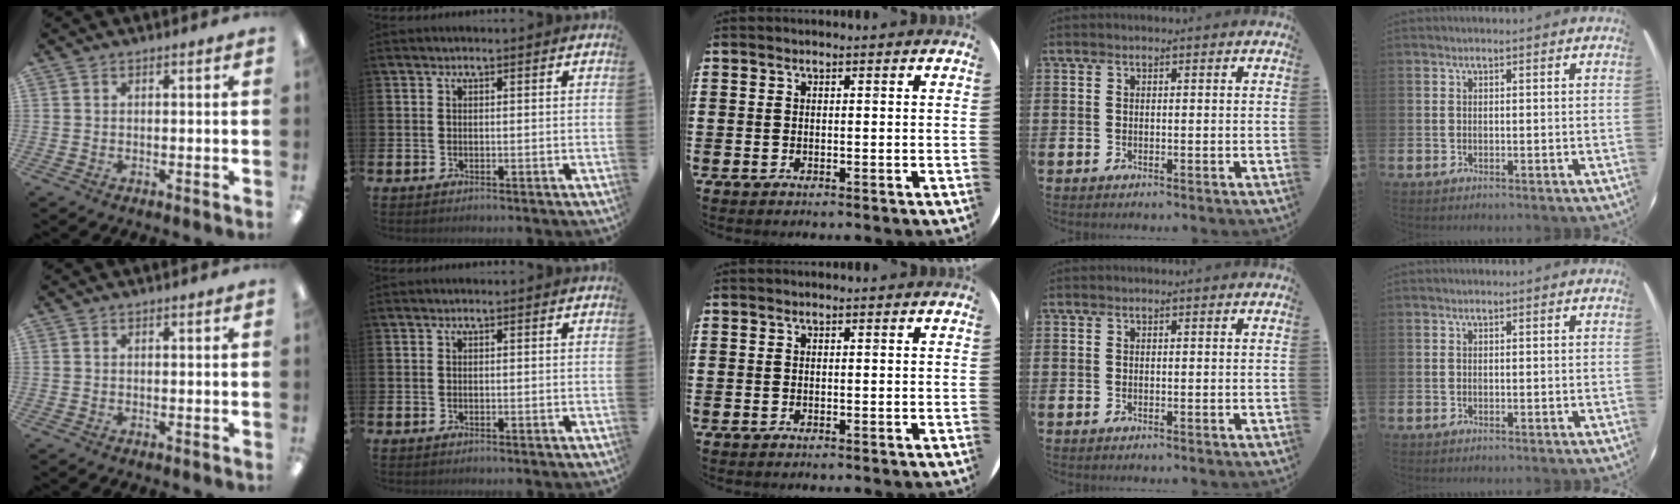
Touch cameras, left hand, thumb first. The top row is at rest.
{}